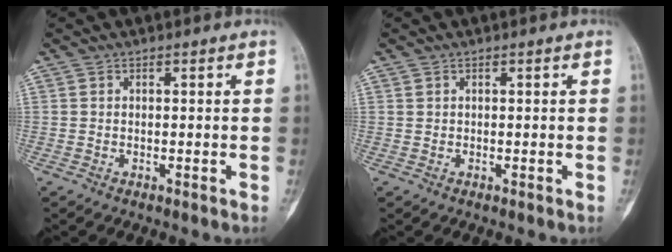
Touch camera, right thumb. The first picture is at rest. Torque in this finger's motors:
{"motor_torque": [-0.42, 0.00, -0.01, 0.15, 0.02]}